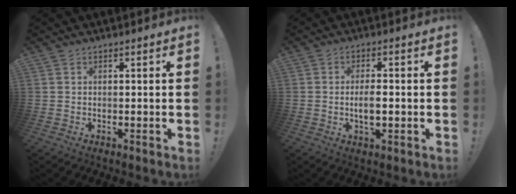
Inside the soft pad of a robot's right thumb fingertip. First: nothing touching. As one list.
[{"total": 4.8, "force": [-0.7, 1.8, 4.4], "torque": [-0.075, -0.005, -0.019]}]